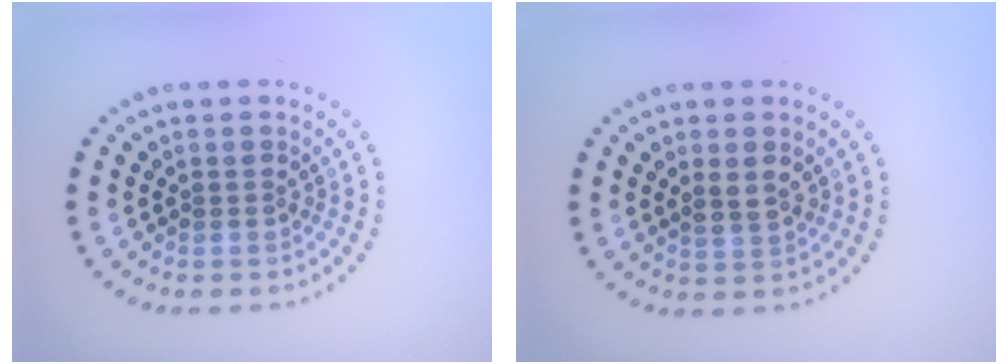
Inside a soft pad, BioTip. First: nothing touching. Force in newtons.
{"total": 1.6, "press": 1.5, "slide": 0.4}